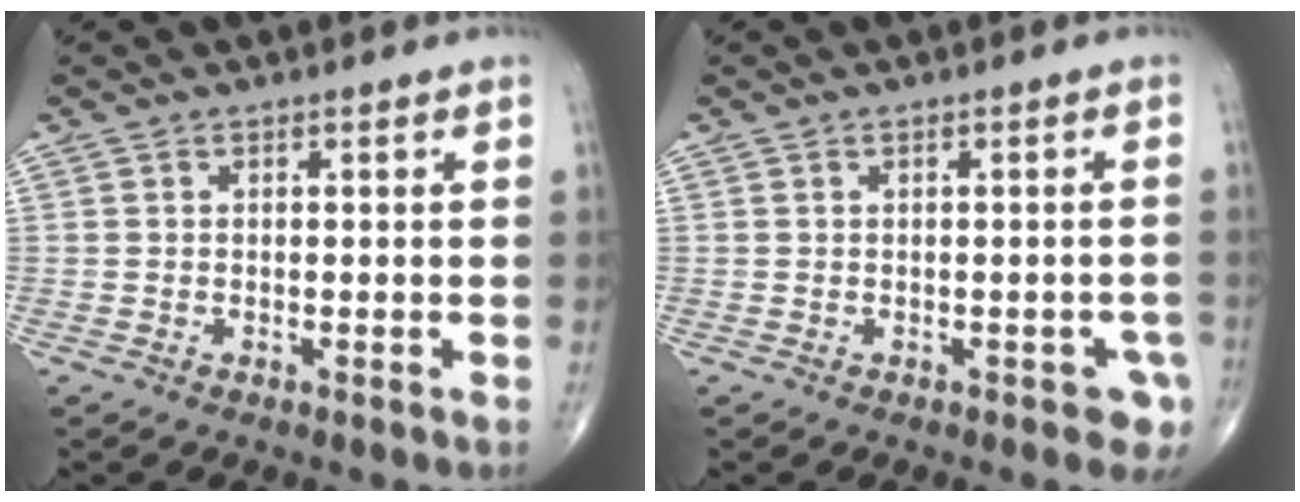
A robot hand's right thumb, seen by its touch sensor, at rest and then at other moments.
{"total": 3.4, "force": [-1.3, 1.9, 2.5], "torque": [-0.011, 0.006, -0.012]}